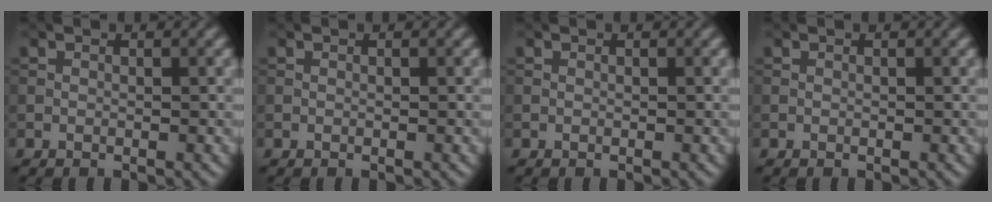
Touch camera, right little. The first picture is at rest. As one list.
[{"total": 0.0}, {"total": 0.0}, {"total": 0.0}]